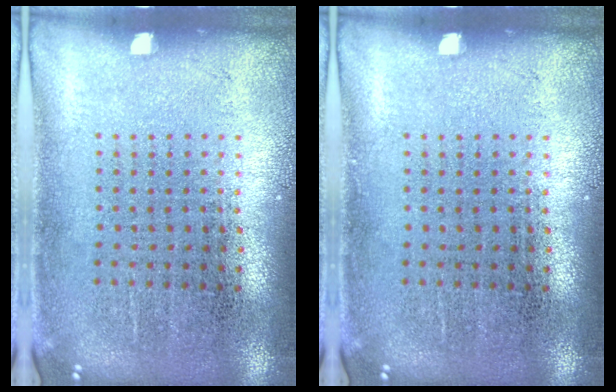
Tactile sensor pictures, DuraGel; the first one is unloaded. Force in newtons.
{"total": 0.0}